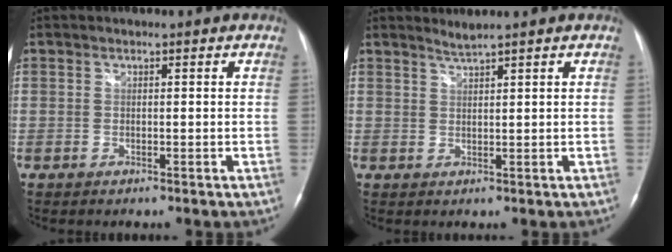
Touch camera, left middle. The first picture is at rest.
{"total": 1.5, "force": [1.4, -0.6, 0.2], "torque": [-0.009, -0.005, 0.027]}